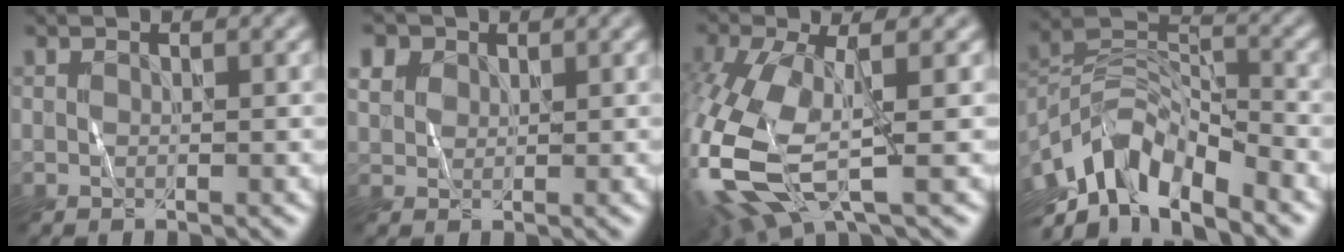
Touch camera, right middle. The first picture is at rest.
{"total": 3.5, "force": [1.8, 2.7, 1.4], "torque": [-0.039, 0.017, 0.028]}
{"total": 10.8, "force": [-3.3, 4.4, 9.3], "torque": [-0.240, -0.027, -0.065]}
{"total": 9.6, "force": [-5.9, 4.2, 6.3], "torque": [-0.104, 0.007, -0.122]}